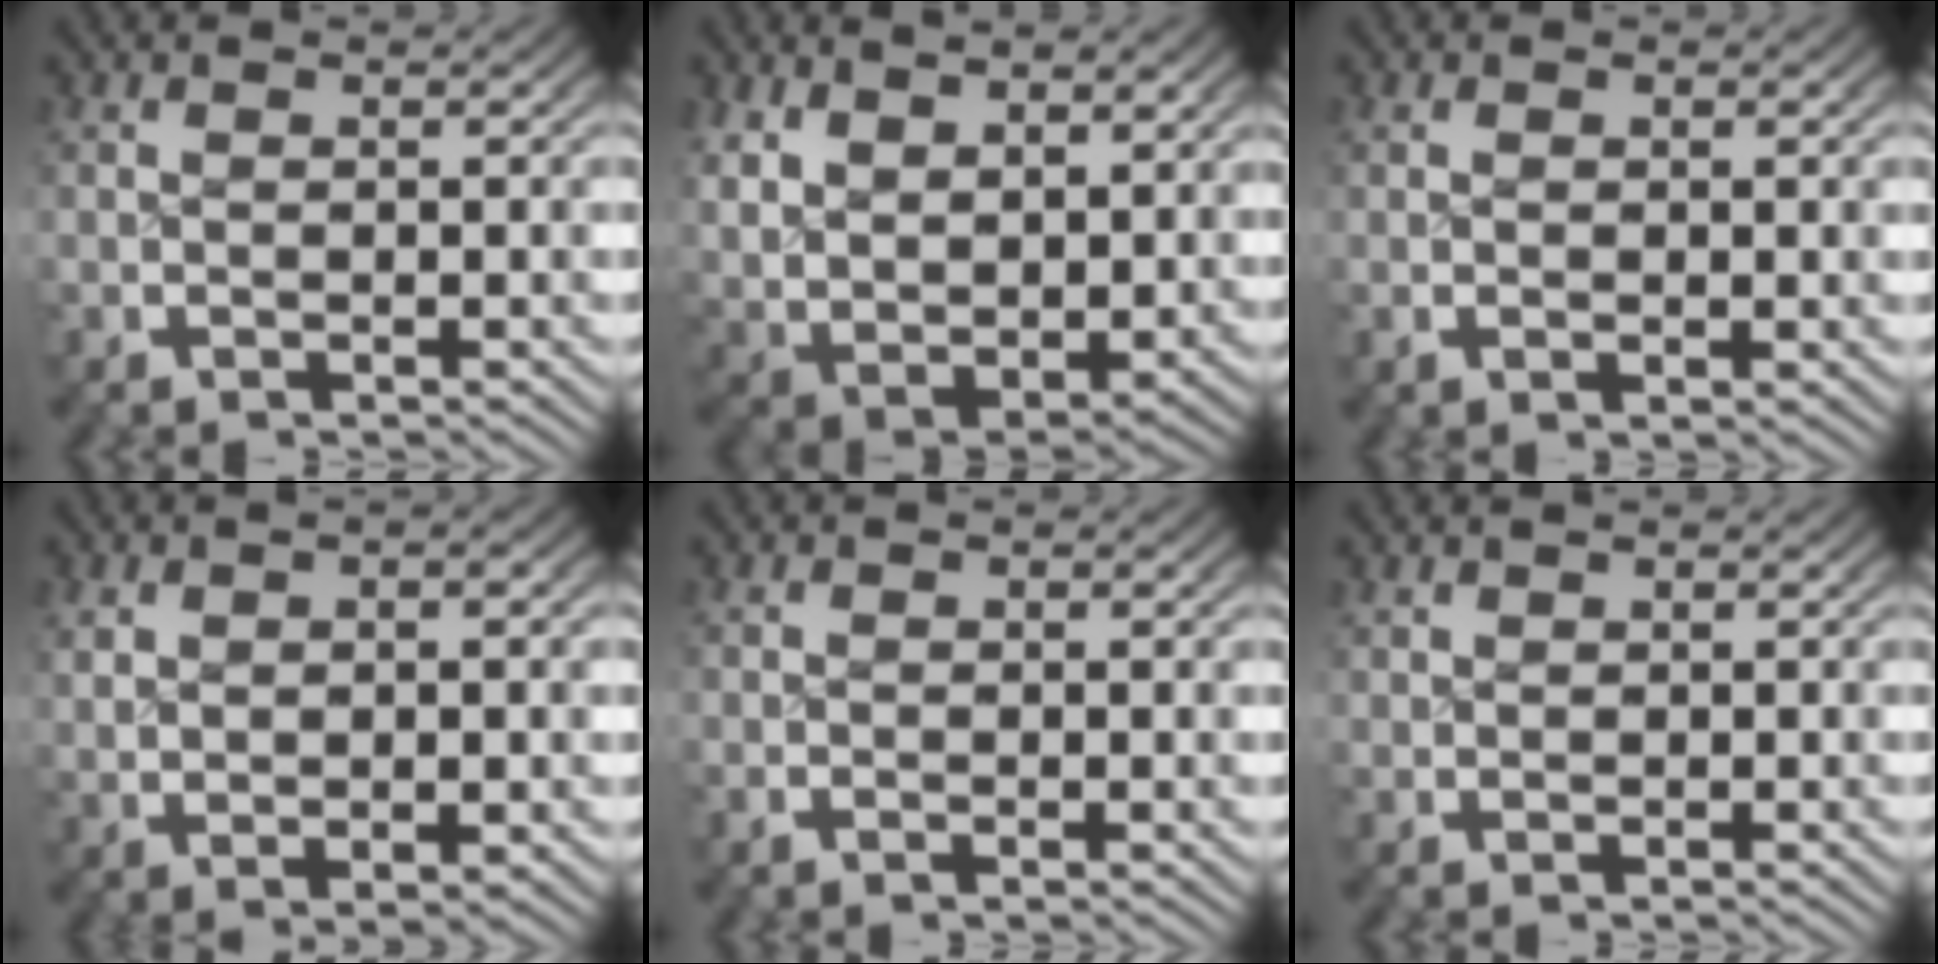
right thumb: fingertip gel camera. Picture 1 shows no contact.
{"total": 10.6, "force": [0.6, 8.1, 6.8], "torque": [-0.178, -0.049, 0.031]}
{"total": 0.8, "force": [0.2, 0.1, 0.8], "torque": [-0.018, -0.003, 0.009]}
{"total": 3.4, "force": [0.9, 1.6, 2.9], "torque": [-0.050, 0.002, 0.026]}
{"total": 0.6, "force": [0.1, 0.2, 0.5], "torque": [-0.014, -0.004, 0.003]}
{"total": 0.9, "force": [0.9, 0.1, -0.1], "torque": [0.007, 0.002, 0.022]}